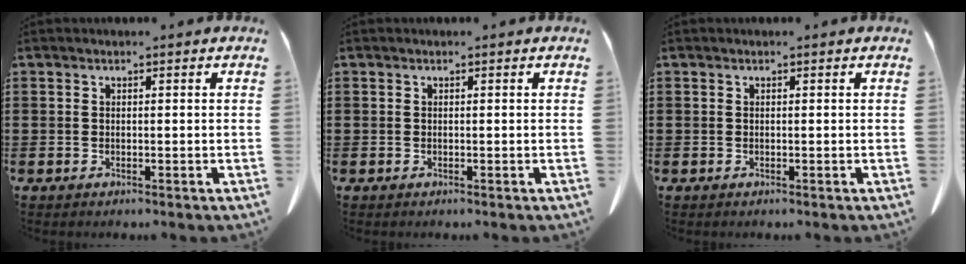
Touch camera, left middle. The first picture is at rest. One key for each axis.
{"total": 0.0}
{"total": 0.0}